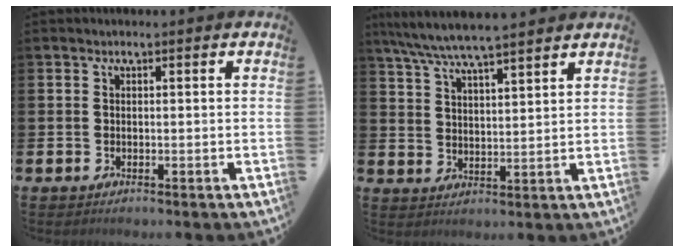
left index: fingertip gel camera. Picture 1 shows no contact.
{"total": 6.8, "force": [6.4, 0.2, 2.2], "torque": [-0.067, -0.026, 0.115]}